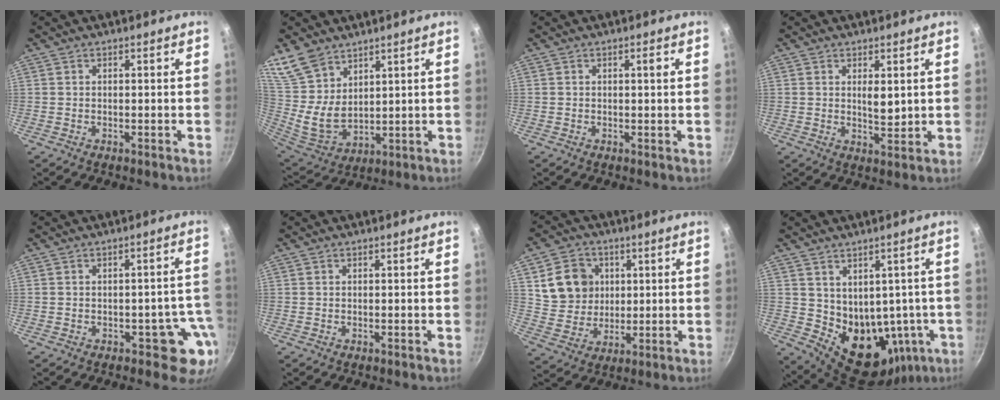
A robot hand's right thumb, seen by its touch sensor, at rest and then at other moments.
{"total": 13.7, "force": [9.2, 7.9, 6.4], "torque": [-0.113, -0.045, 0.200]}
{"total": 1.4, "force": [0.4, 0.2, 1.4], "torque": [-0.019, 0.001, 0.006]}
{"total": 4.1, "force": [1.1, 1.4, 3.7], "torque": [-0.058, -0.013, 0.021]}
{"total": 7.0, "force": [-2.7, 4.2, 4.9], "torque": [0.002, 0.030, -0.028]}
{"total": 0.0}
{"total": 11.3, "force": [3.1, 9.8, 4.7], "torque": [-0.059, -0.007, 0.062]}
{"total": 14.3, "force": [0.4, 11.1, 8.9], "torque": [-0.087, -0.008, 0.043]}